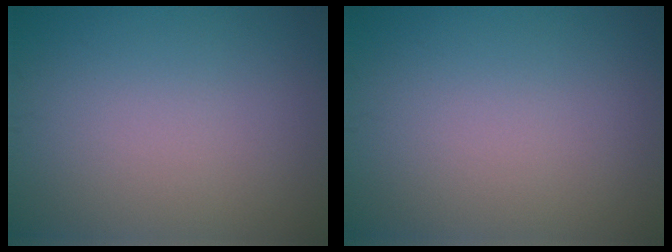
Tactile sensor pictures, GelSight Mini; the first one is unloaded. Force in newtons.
{"total": 0.0}